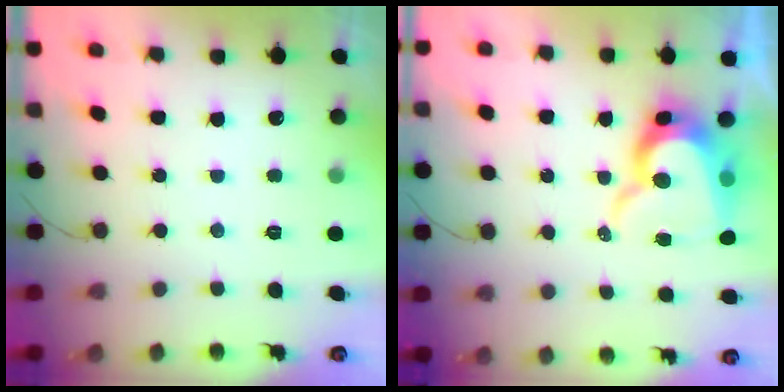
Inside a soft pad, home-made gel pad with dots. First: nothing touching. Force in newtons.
{"total": 13.6, "press": 13.5, "slide": 1.1}